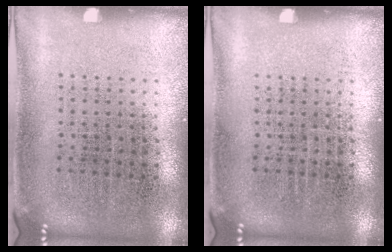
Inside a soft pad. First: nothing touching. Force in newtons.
{"total": 0.0}